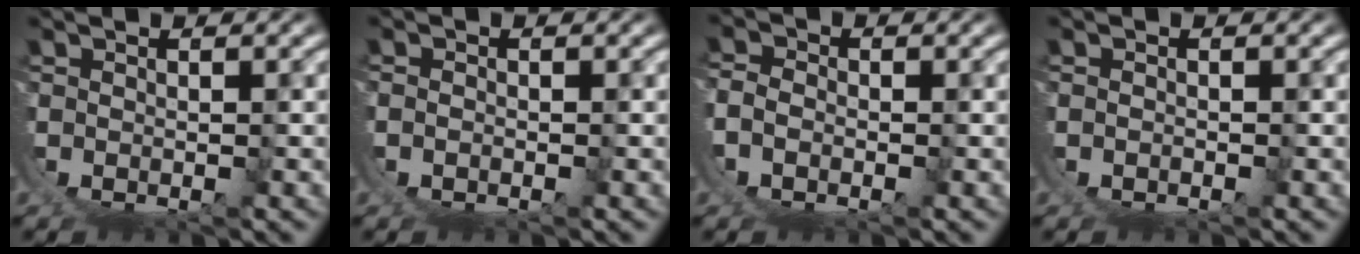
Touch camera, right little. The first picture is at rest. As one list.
[{"total": 1.6, "force": [-0.2, 1.5, 0.6], "torque": [-0.023, -0.003, -0.004]}, {"total": 4.7, "force": [0.4, 4.1, 2.2], "torque": [-0.068, -0.011, 0.006]}, {"total": 1.1, "force": [-0.4, 1.0, 0.4], "torque": [-0.012, -0.001, -0.006]}]